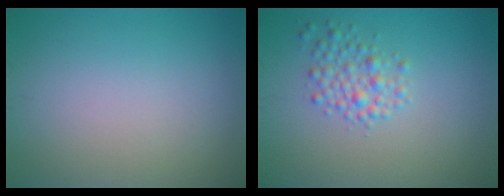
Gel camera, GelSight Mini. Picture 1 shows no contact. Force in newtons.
{"total": 2.4, "press": 2.4, "slide": 0.1}